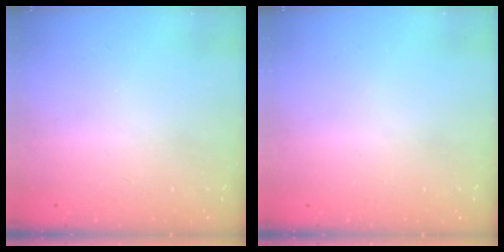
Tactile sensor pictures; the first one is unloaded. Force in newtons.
{"total": 0.0}